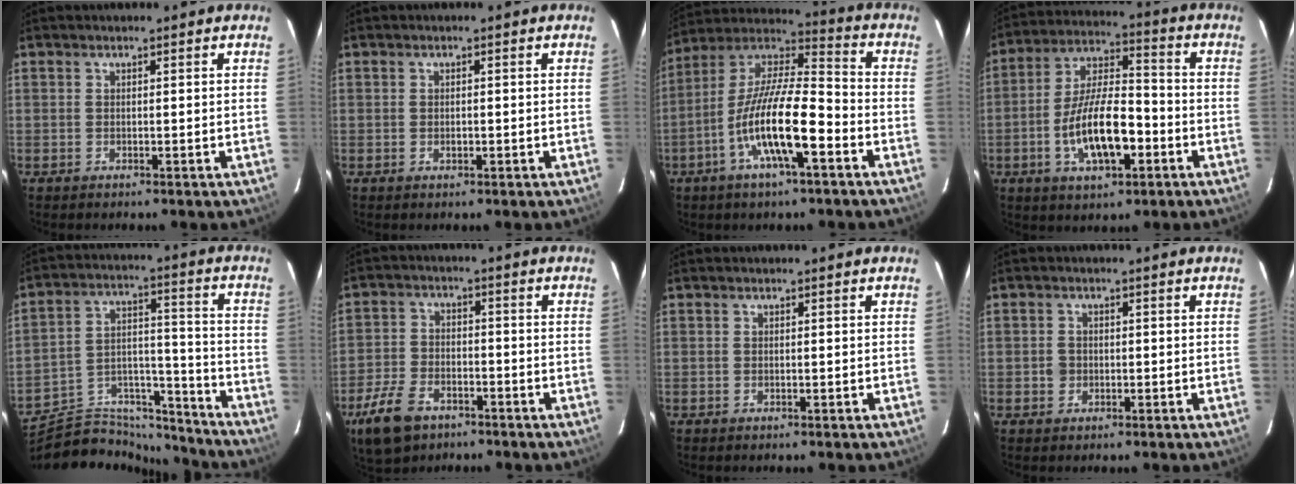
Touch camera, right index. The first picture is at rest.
{"total": 0.9, "force": [-0.2, 0.7, 0.5], "torque": [-0.007, 0.000, -0.002]}
{"total": 16.4, "force": [-6.5, 3.8, 14.5], "torque": [-0.276, -0.011, -0.129]}
{"total": 14.1, "force": [-4.6, 5.4, 12.2], "torque": [-0.237, 0.004, -0.075]}
{"total": 16.7, "force": [-15.2, 5.8, 3.8], "torque": [-0.067, 0.056, -0.236]}
{"total": 10.6, "force": [-6.6, 6.1, 5.5], "torque": [-0.143, -0.001, -0.125]}
{"total": 0.0}
{"total": 1.8, "force": [-0.4, 1.7, 0.4], "torque": [-0.005, 0.002, -0.005]}